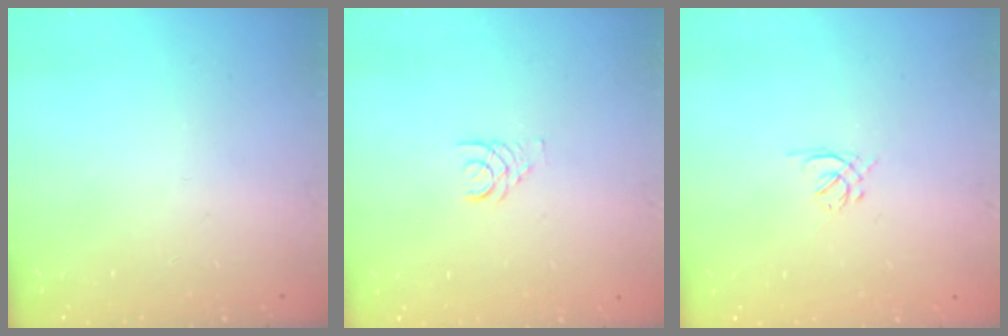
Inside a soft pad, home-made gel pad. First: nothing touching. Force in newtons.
{"total": 1.7, "press": 1.7, "slide": 0.2}
{"total": 1.3, "press": 1.2, "slide": 0.5}